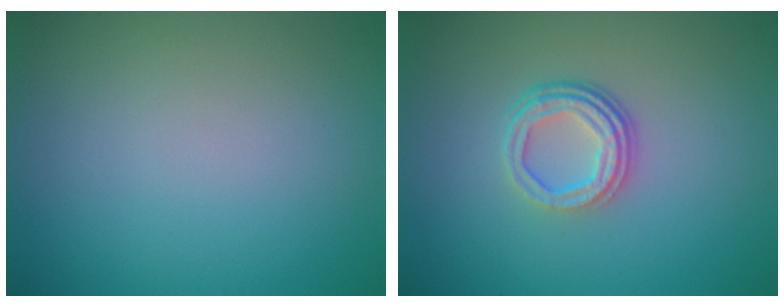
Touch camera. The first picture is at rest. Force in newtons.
{"total": 3.6, "press": 2.6, "slide": 2.4}